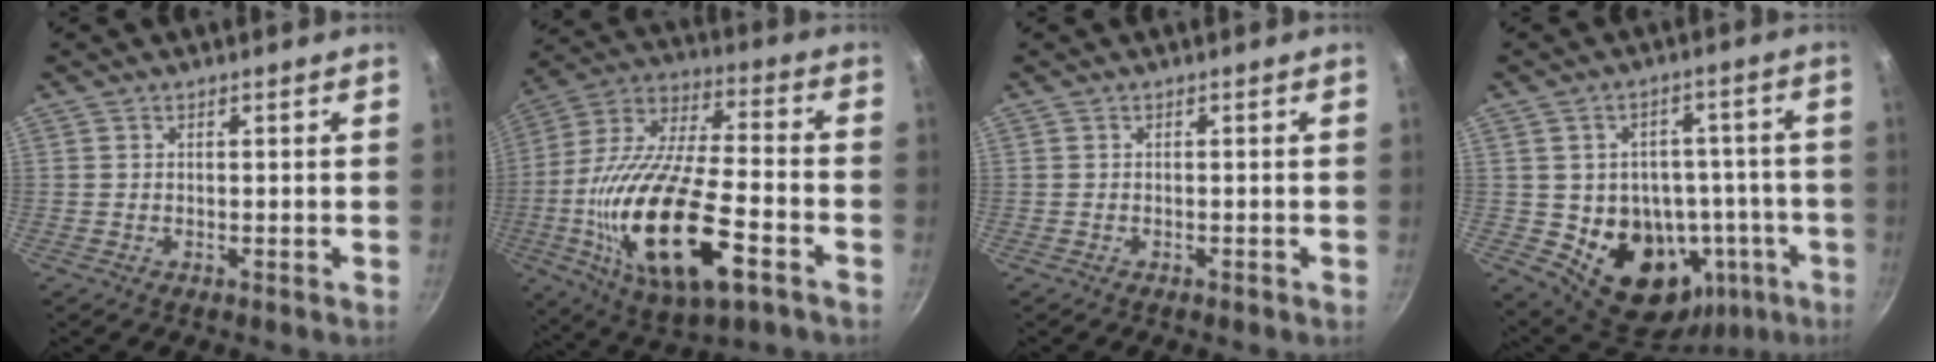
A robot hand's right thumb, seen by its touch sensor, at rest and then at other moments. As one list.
[{"total": 26.3, "force": [-8.3, 10.5, 22.7], "torque": [-0.422, 0.014, -0.148]}, {"total": 0.5, "force": [-0.4, 0.2, 0.2], "torque": [-0.006, 0.003, -0.005]}, {"total": 19.3, "force": [-5.6, 14.7, 11.1], "torque": [-0.109, 0.026, -0.059]}]